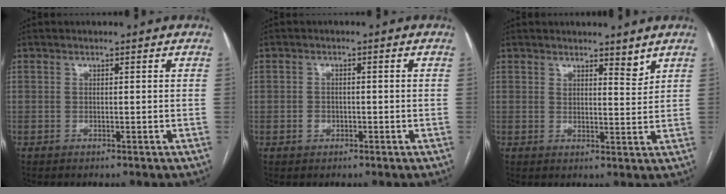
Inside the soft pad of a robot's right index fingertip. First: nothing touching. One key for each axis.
{"total": 1.7, "fx": -0.7, "fy": 1.5, "fz": 0.4, "tx": -0.004, "ty": 0.006, "tz": -0.008}
{"total": 3.2, "fx": 2.7, "fy": 0.9, "fz": 1.4, "tx": -0.020, "ty": -0.012, "tz": 0.042}